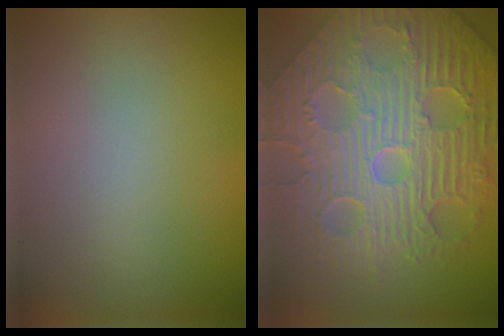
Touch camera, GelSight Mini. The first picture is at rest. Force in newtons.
{"total": 12.0, "press": 8.0, "slide": 8.9}